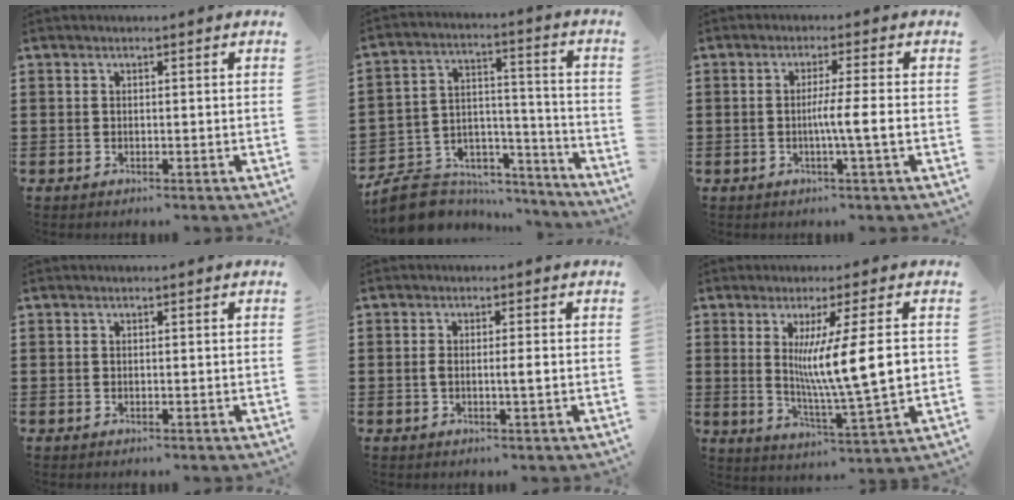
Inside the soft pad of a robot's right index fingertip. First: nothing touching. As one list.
[{"total": 7.9, "force": [-6.8, 3.7, 1.6], "torque": [-0.045, 0.006, -0.126]}, {"total": 4.7, "force": [-0.7, -0.5, 4.6], "torque": [-0.082, -0.007, -0.017]}, {"total": 0.0}, {"total": 2.2, "force": [-0.3, 0.1, 2.1], "torque": [-0.042, -0.002, -0.007]}, {"total": 11.5, "force": [1.8, 0.8, 11.3], "torque": [-0.206, -0.008, 0.027]}]